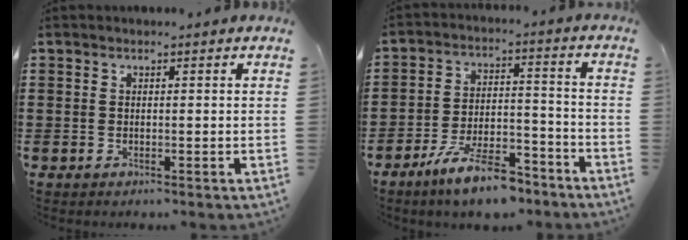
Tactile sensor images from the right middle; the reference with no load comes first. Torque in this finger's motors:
{"motor_torque": [1.96, -0.18, 0.51, 0.18]}